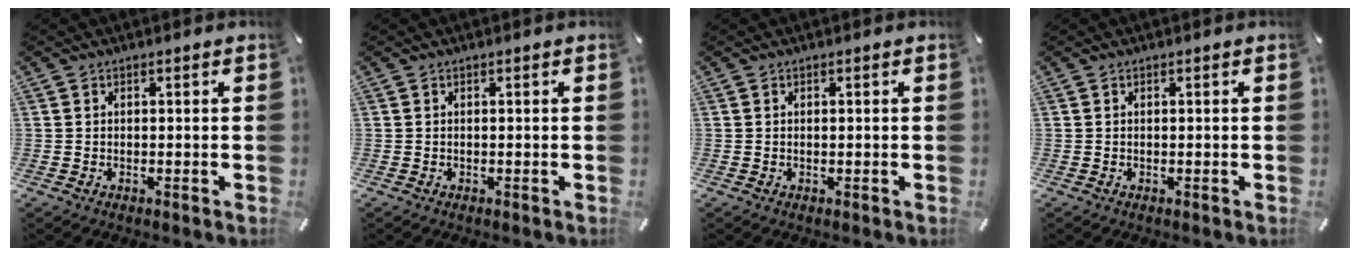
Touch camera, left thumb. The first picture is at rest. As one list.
[{"total": 0.0}, {"total": 0.0}, {"total": 0.0}]